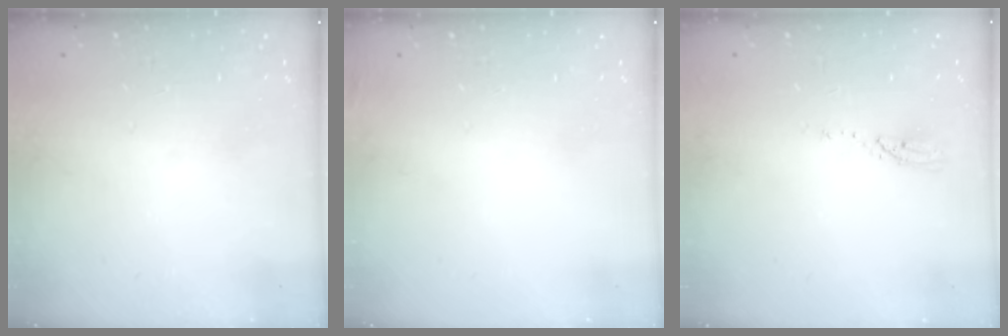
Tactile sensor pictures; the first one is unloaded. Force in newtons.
{"total": 3.0, "press": 2.9, "slide": 1.0}
{"total": 3.0, "press": 2.9, "slide": 0.3}